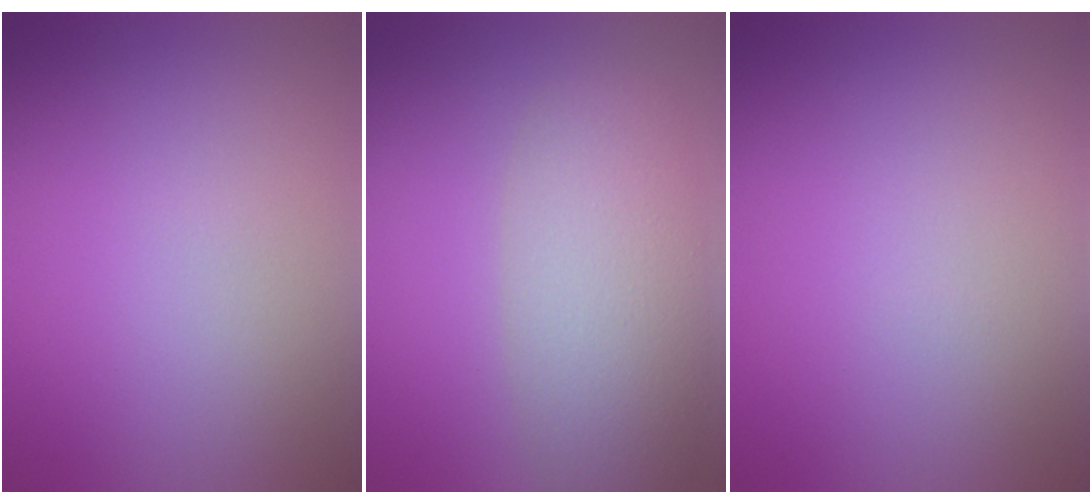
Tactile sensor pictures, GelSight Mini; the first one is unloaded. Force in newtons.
{"total": 6.0, "press": 6.0, "slide": 0.4}
{"total": 0.0}